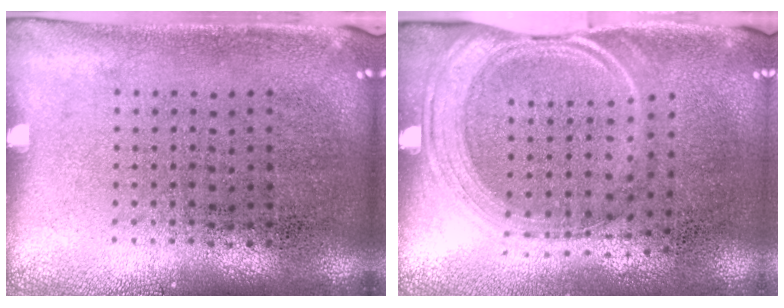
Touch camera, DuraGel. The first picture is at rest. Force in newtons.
{"total": 1.6, "press": 1.4, "slide": 0.9}